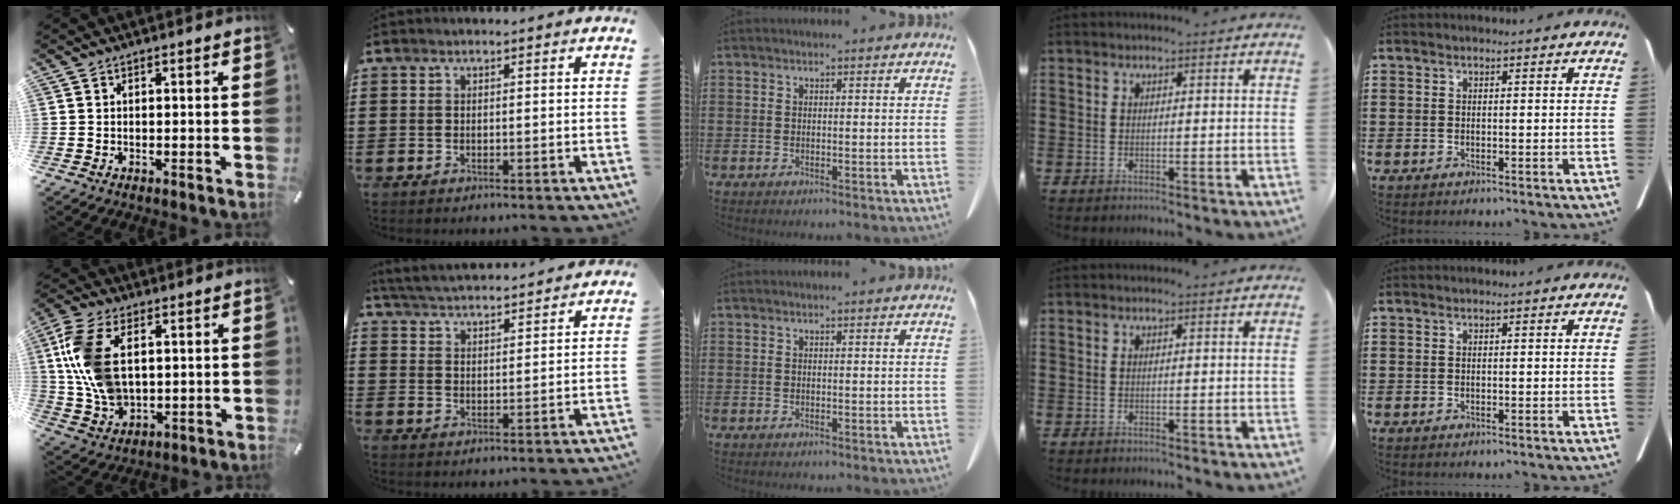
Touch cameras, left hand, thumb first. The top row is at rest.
{"thumb": {"total": 12.8, "force": [2.4, 8.4, 9.3], "torque": [-0.225, 0.004, 0.045]}, "index": {"total": 4.1, "force": [4.1, 0.0, 0.4], "torque": [-0.025, -0.024, 0.070]}}